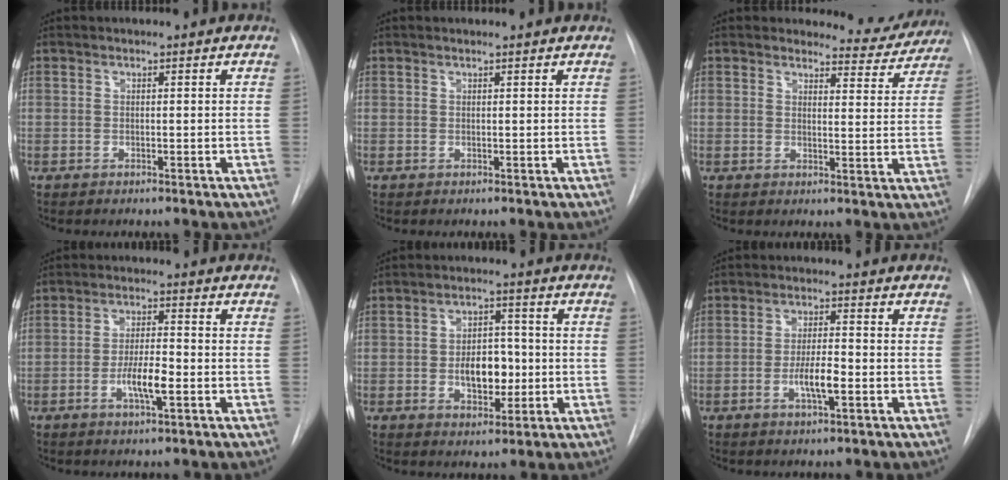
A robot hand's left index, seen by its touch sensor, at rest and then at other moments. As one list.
[{"total": 0.7, "force": [0.6, -0.1, 0.2], "torque": [-0.009, 0.005, 0.012]}, {"total": 6.1, "force": [5.8, 1.5, -0.6], "torque": [0.021, -0.031, 0.058]}, {"total": 5.5, "force": [-2.2, 0.9, 5.0], "torque": [-0.094, -0.004, -0.036]}, {"total": 6.8, "force": [-1.3, 3.9, 5.4], "torque": [-0.085, 0.007, -0.012]}, {"total": 5.0, "force": [-2.0, 0.8, 4.5], "torque": [-0.084, -0.004, -0.032]}]